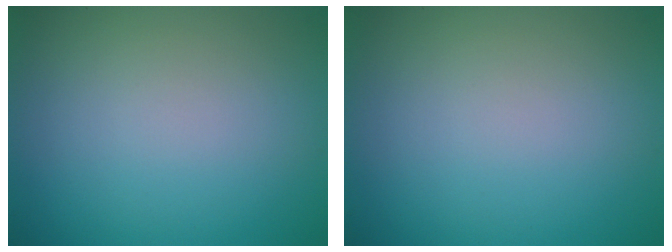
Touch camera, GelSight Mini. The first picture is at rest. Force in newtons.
{"total": 0.0}